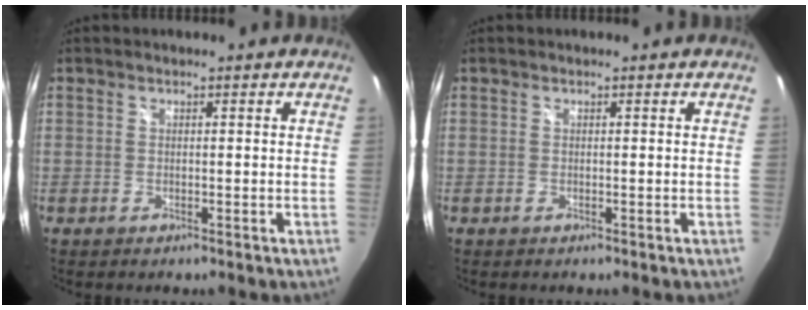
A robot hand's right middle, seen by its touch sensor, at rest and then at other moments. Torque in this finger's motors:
{"motor_torque": [0.00, 0.00, 0.00, 0.00]}